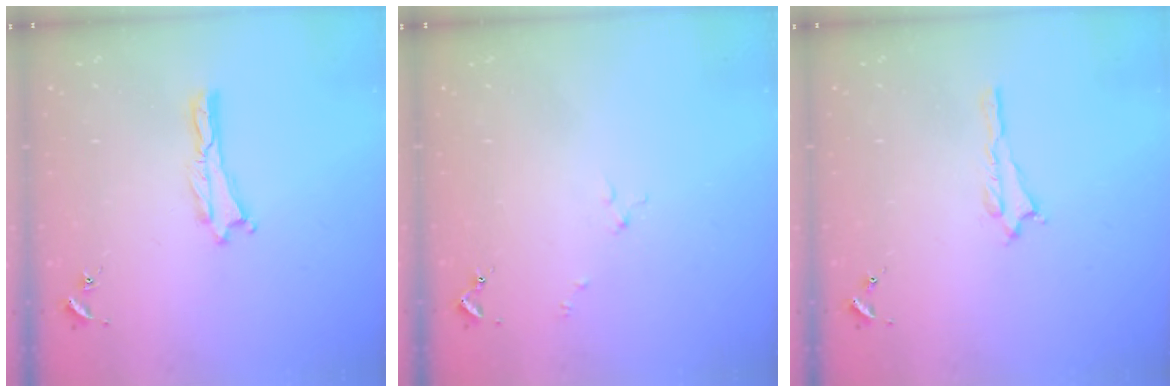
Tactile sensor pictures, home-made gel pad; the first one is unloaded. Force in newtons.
{"total": 1.7, "press": 1.7, "slide": 0.3}
{"total": 0.6, "press": 0.6, "slide": 0.2}